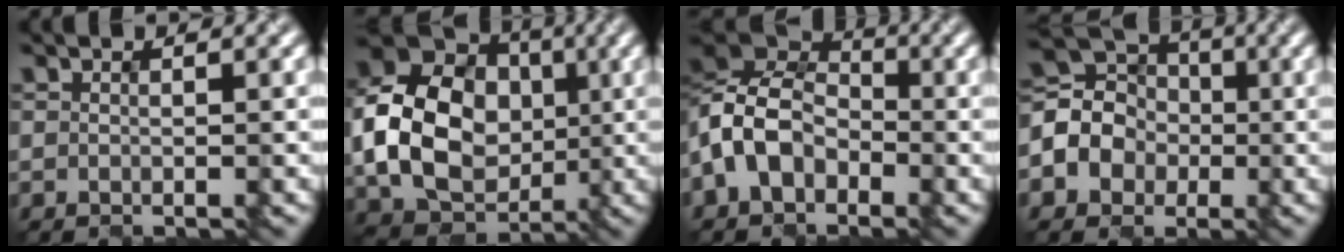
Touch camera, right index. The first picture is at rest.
{"total": 12.4, "force": [-0.6, 10.1, 7.3], "torque": [-0.156, -0.004, -0.011]}
{"total": 8.3, "force": [-3.4, 5.8, 4.8], "torque": [-0.107, 0.009, -0.078]}
{"total": 5.6, "force": [-1.8, 5.0, 1.9], "torque": [-0.035, 0.005, -0.052]}